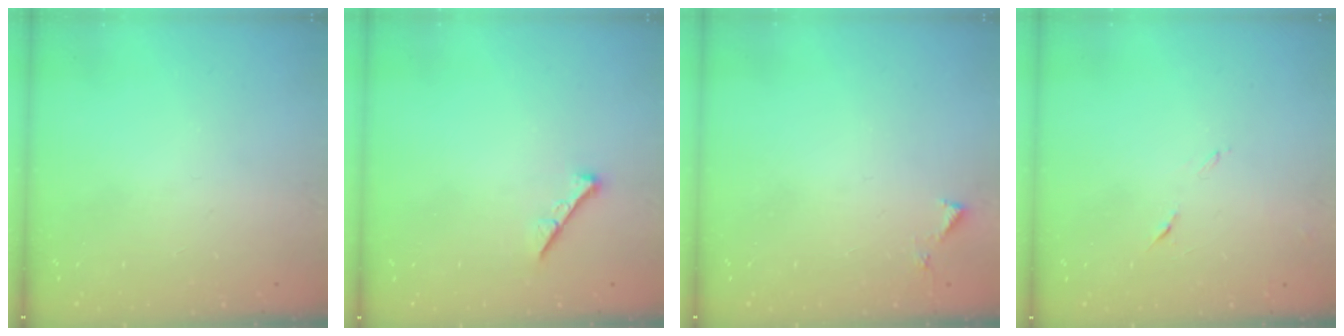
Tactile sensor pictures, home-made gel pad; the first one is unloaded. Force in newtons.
{"total": 0.0}
{"total": 3.2, "press": 3.2, "slide": 0.2}
{"total": 6.1, "press": 6.1, "slide": 0.6}